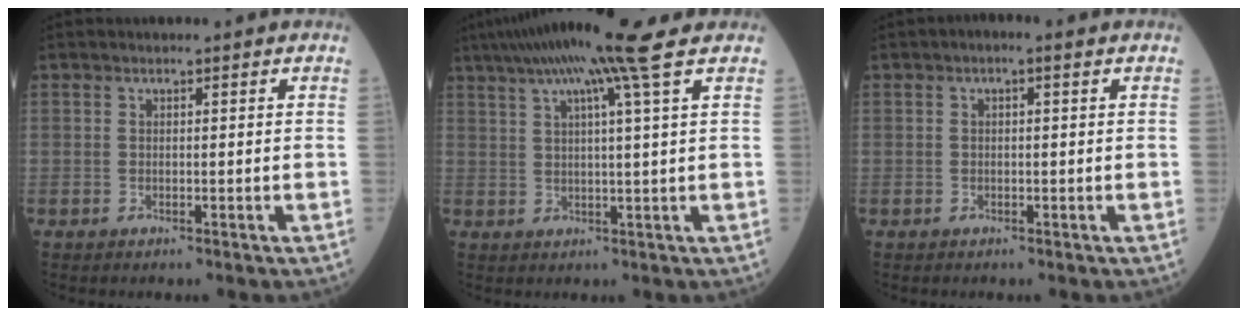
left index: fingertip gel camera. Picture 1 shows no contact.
{"total": 11.6, "force": [7.9, -1.6, 8.3], "torque": [-0.140, 0.024, 0.116]}
{"total": 1.4, "force": [0.5, 0.5, 1.2], "torque": [-0.021, 0.007, 0.003]}